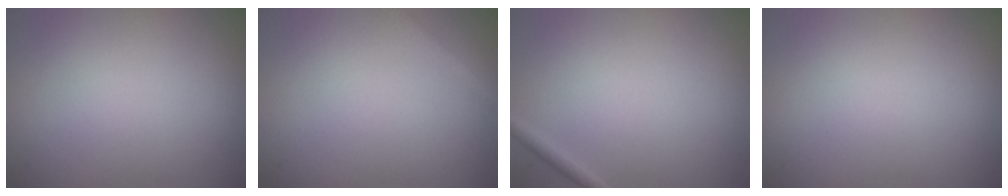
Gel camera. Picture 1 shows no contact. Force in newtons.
{"total": 1.5, "press": 1.5, "slide": 0.0}
{"total": 0.9, "press": 0.9, "slide": 0.1}
{"total": 0.0}